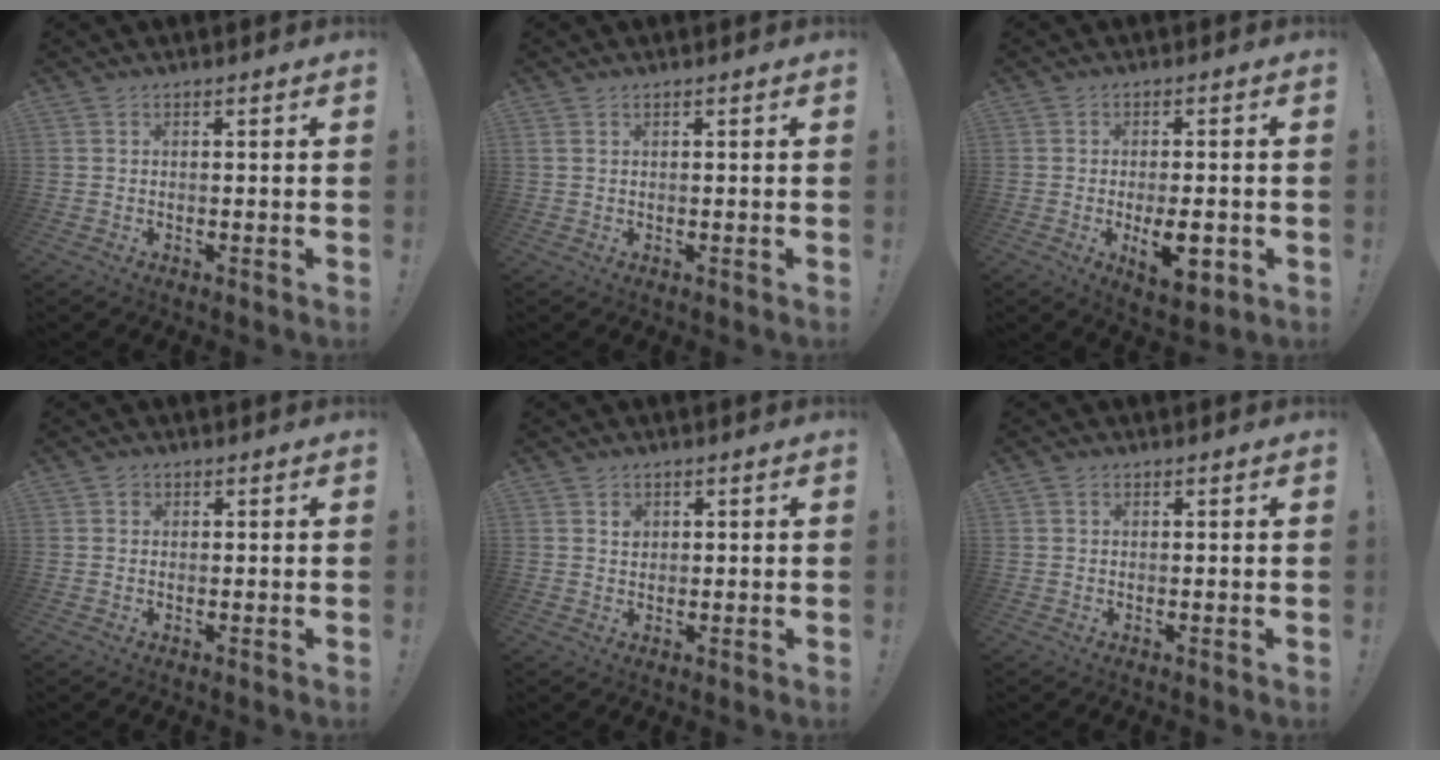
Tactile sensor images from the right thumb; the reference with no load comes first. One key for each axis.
{"total": 1.1, "fx": 0.6, "fy": 0.5, "fz": 0.7, "tx": -0.020, "ty": 0.003, "tz": 0.014}
{"total": 9.0, "fx": -2.6, "fy": 3.4, "fz": 7.9, "tx": -0.115, "ty": 0.002, "tz": -0.039}
{"total": 1.0, "fx": 0.4, "fy": 0.9, "fz": 0.2, "tx": 0.005, "ty": 0.001, "tz": 0.006}
{"total": 1.8, "fx": 0.8, "fy": 1.5, "fz": 0.5, "tx": -0.001, "ty": -0.002, "tz": 0.013}
{"total": 0.9, "fx": 0.5, "fy": 0.7, "fz": 0.1, "tx": 0.006, "ty": 0.001, "tz": 0.006}